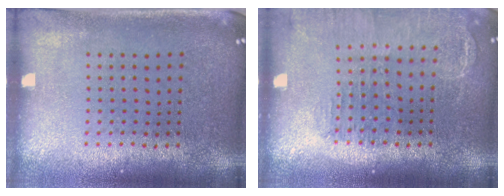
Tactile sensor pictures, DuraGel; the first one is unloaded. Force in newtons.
{"total": 1.5, "press": 1.4, "slide": 0.3}